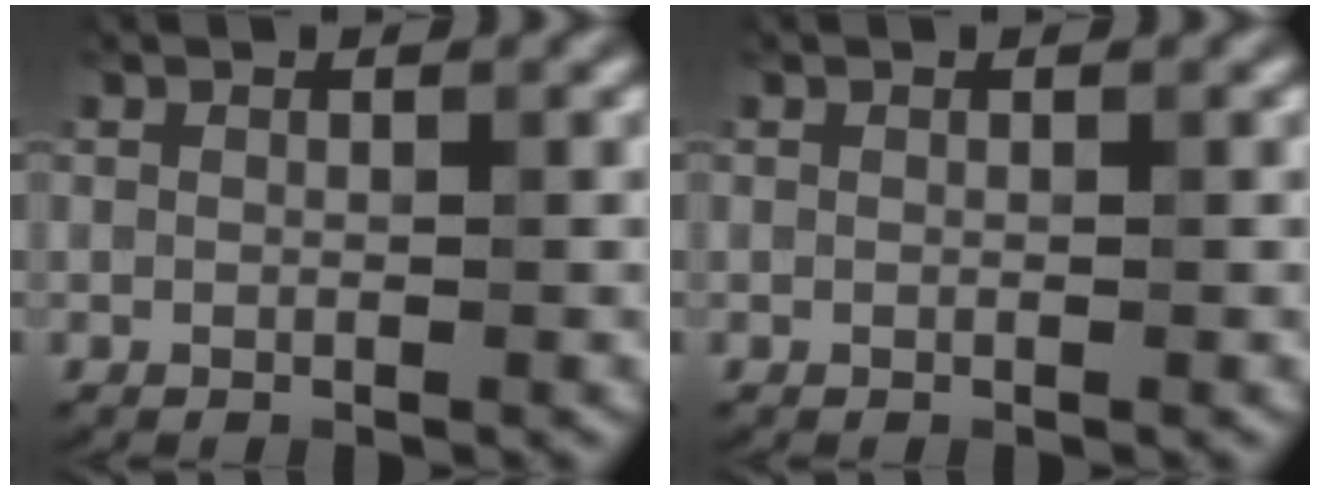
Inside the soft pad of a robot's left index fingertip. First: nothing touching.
{"total": 0.0}